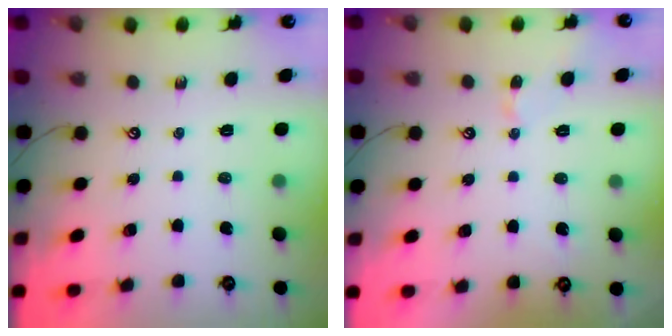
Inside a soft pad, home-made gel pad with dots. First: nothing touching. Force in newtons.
{"total": 2.5, "press": 2.4, "slide": 0.7}